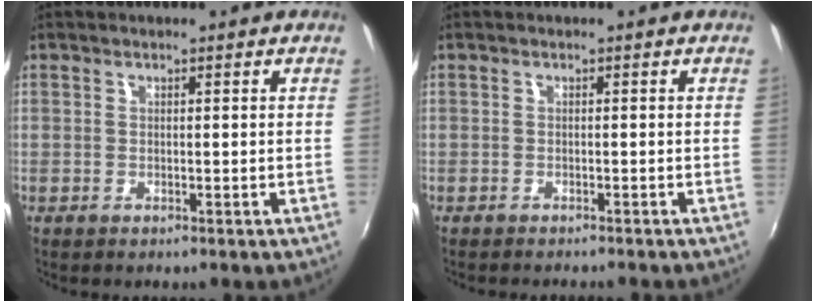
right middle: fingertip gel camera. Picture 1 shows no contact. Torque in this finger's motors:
{"motor_torque": [0.47, -0.73, 0.05, 0.03]}